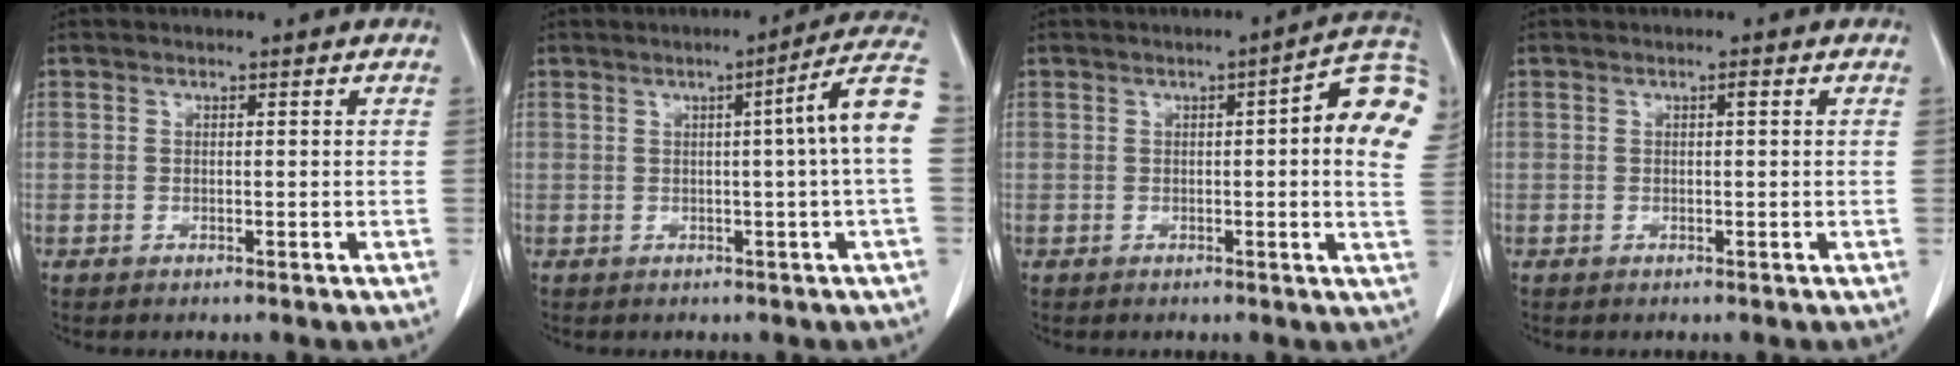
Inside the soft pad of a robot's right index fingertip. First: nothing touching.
{"total": 8.5, "force": [0.3, -1.6, 8.3], "torque": [-0.100, 0.012, 0.001]}
{"total": 10.9, "force": [2.1, 1.2, 10.6], "torque": [-0.119, 0.012, 0.011]}
{"total": 0.6, "force": [0.1, 0.1, 0.6], "torque": [-0.011, 0.001, 0.002]}